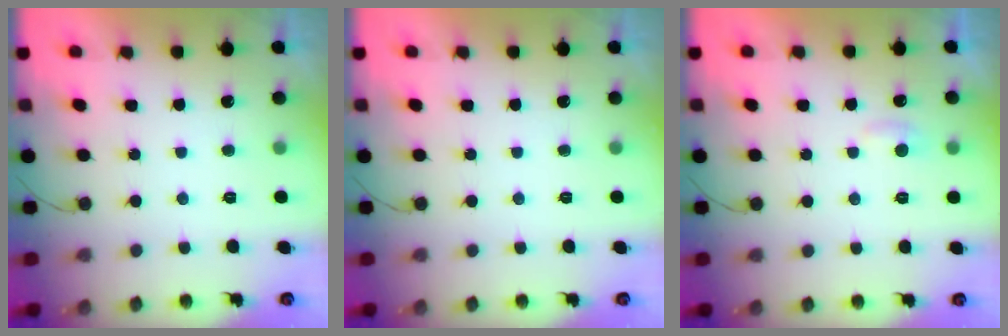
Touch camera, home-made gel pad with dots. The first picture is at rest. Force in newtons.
{"total": 0.0}
{"total": 3.6, "press": 3.6, "slide": 0.3}